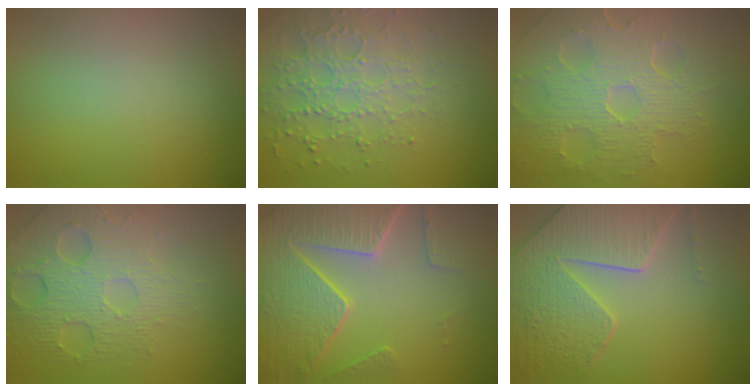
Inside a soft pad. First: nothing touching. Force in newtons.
{"total": 4.4, "press": 3.9, "slide": 2.1}
{"total": 8.4, "press": 5.7, "slide": 6.1}
{"total": 6.3, "press": 4.7, "slide": 4.3}
{"total": 8.2, "press": 5.9, "slide": 5.7}
{"total": 8.3, "press": 6.1, "slide": 5.7}